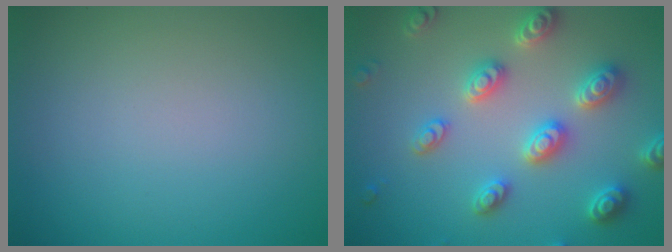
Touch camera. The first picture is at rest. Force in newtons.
{"total": 5.3, "press": 5.1, "slide": 1.2}